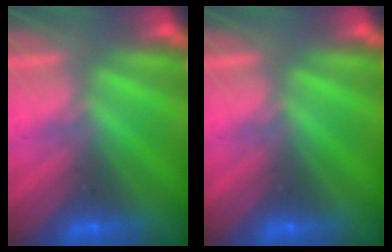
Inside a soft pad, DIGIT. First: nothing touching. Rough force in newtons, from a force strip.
{"total": 0.0}